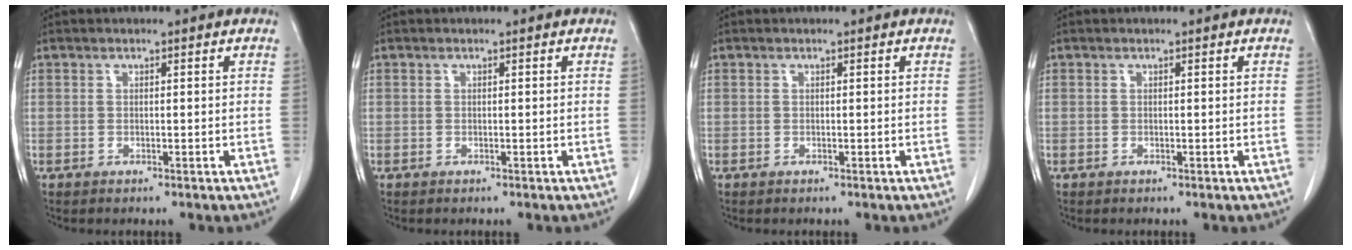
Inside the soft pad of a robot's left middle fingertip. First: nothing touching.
{"total": 0.0}
{"total": 0.0}
{"total": 0.0}